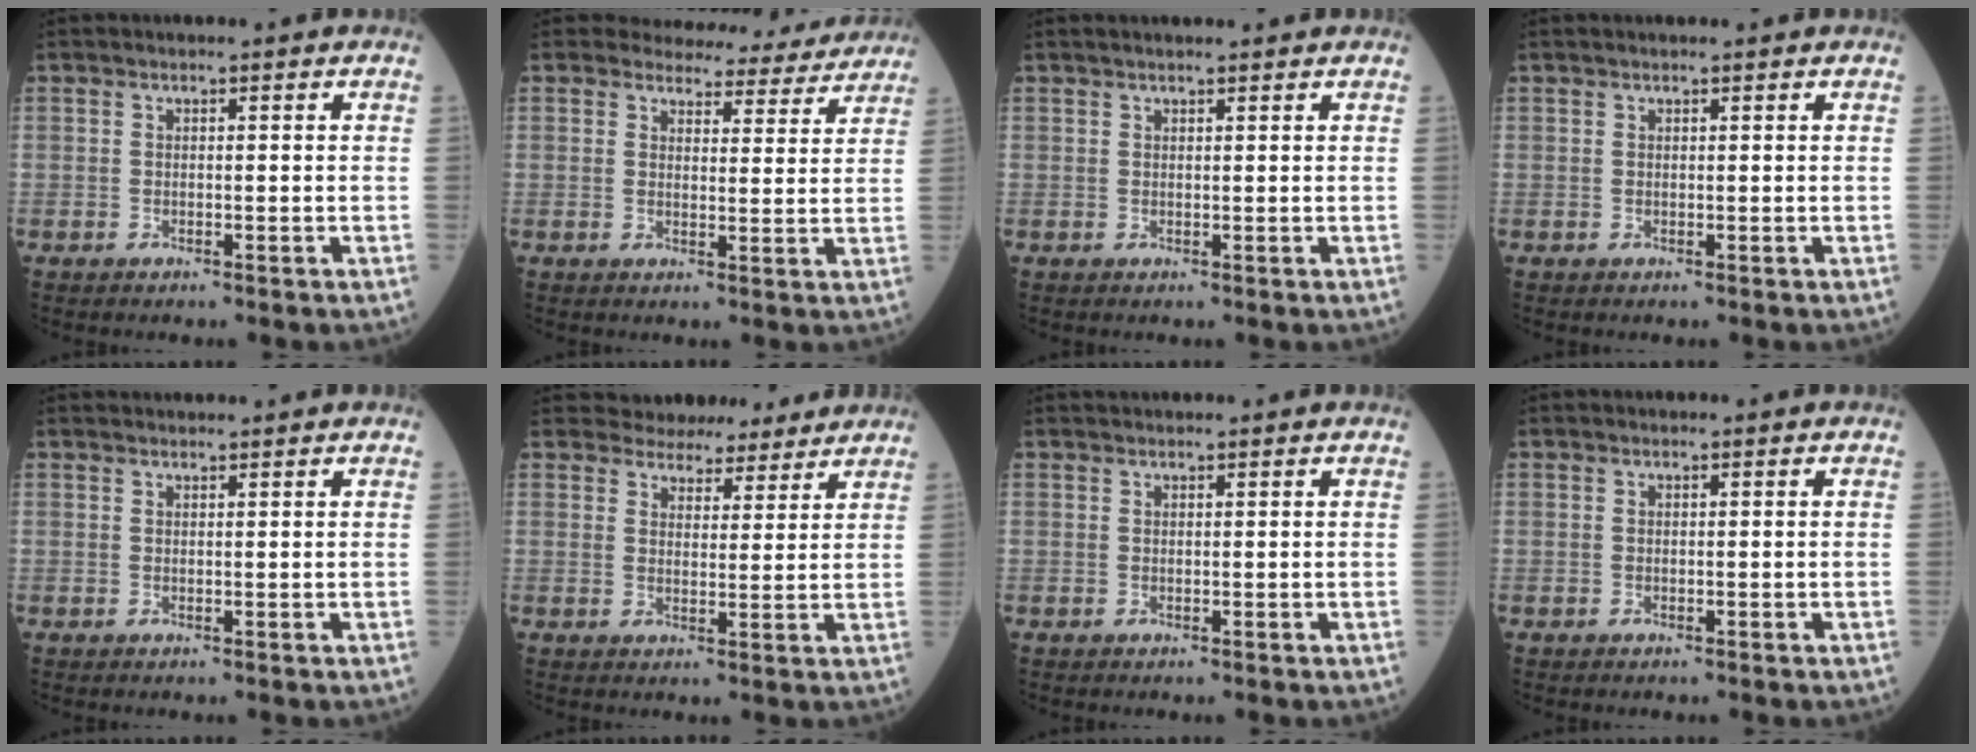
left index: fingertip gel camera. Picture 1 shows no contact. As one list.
[{"total": 9.7, "force": [9.3, 2.7, 0.5], "torque": [0.019, -0.006, 0.092]}, {"total": 3.1, "force": [2.7, 0.2, 1.5], "torque": [-0.015, 0.026, 0.041]}, {"total": 1.0, "force": [0.9, 0.0, 0.5], "torque": [-0.008, 0.015, 0.016]}, {"total": 3.0, "force": [2.9, -0.2, 0.7], "torque": [-0.007, 0.023, 0.042]}, {"total": 8.9, "force": [8.3, 3.1, 1.4], "torque": [-0.008, 0.011, 0.102]}, {"total": 2.0, "force": [1.9, -0.1, 0.6], "torque": [-0.007, 0.023, 0.031]}, {"total": 0.0}]